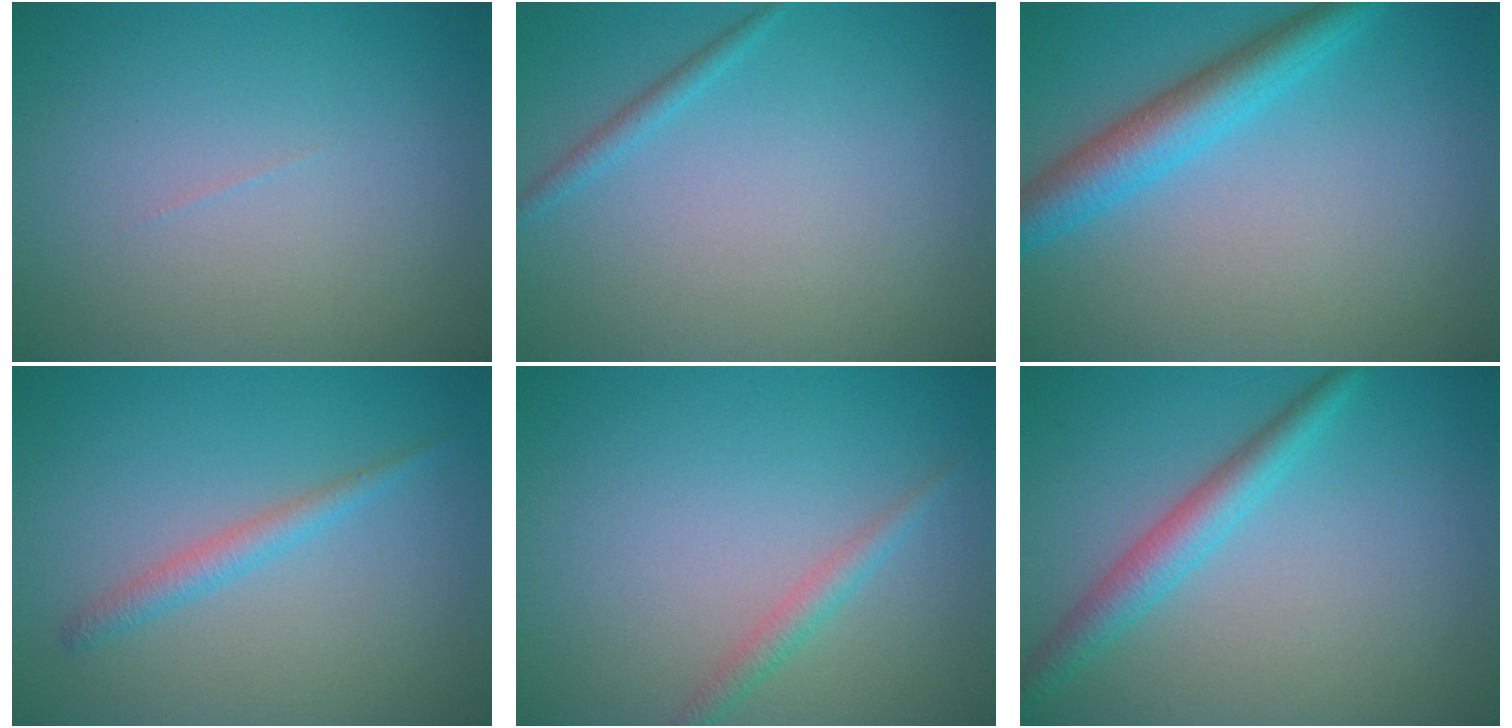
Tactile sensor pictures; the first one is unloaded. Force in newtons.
{"total": 1.1, "press": 1.1, "slide": 0.1}
{"total": 4.5, "press": 4.5, "slide": 0.3}
{"total": 1.8, "press": 1.8, "slide": 0.1}
{"total": 1.6, "press": 1.6, "slide": 0.0}
{"total": 3.2, "press": 3.2, "slide": 0.1}